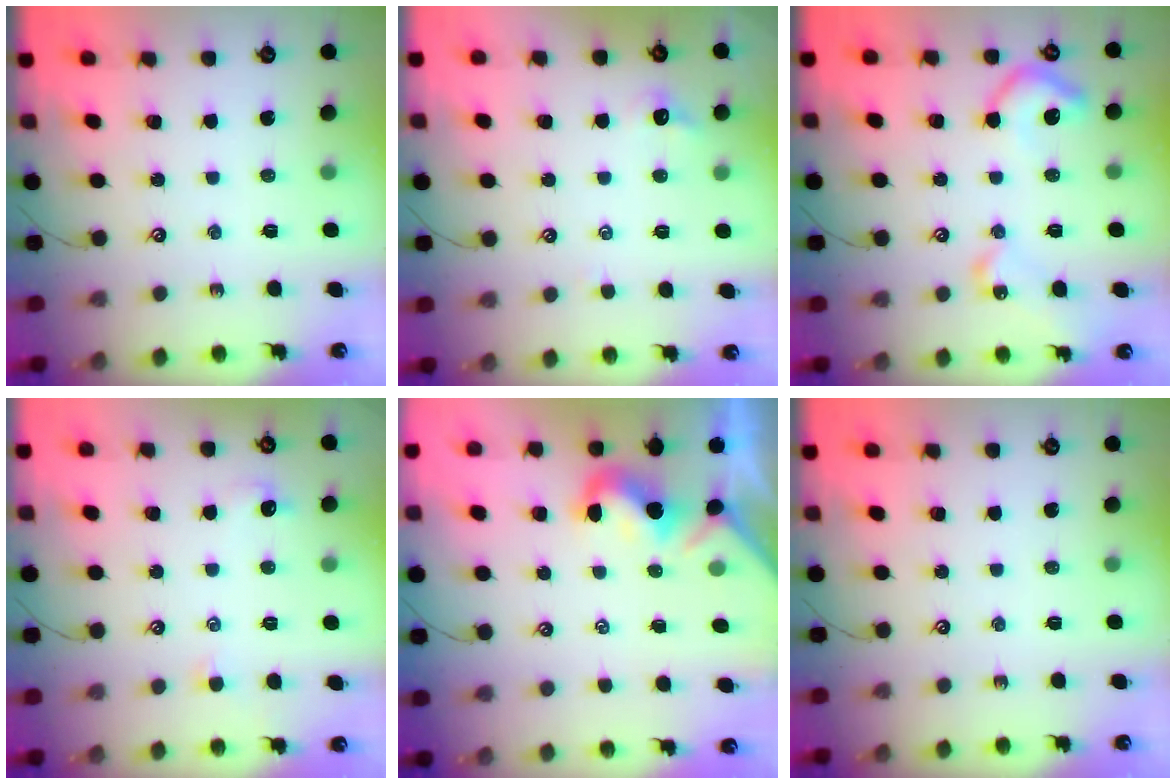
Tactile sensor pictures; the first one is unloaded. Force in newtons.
{"total": 0.0}
{"total": 10.1, "press": 10.0, "slide": 0.9}
{"total": 0.8, "press": 0.3, "slide": 0.7}
{"total": 0.7, "press": 0.7, "slide": 0.3}
{"total": 0.0}